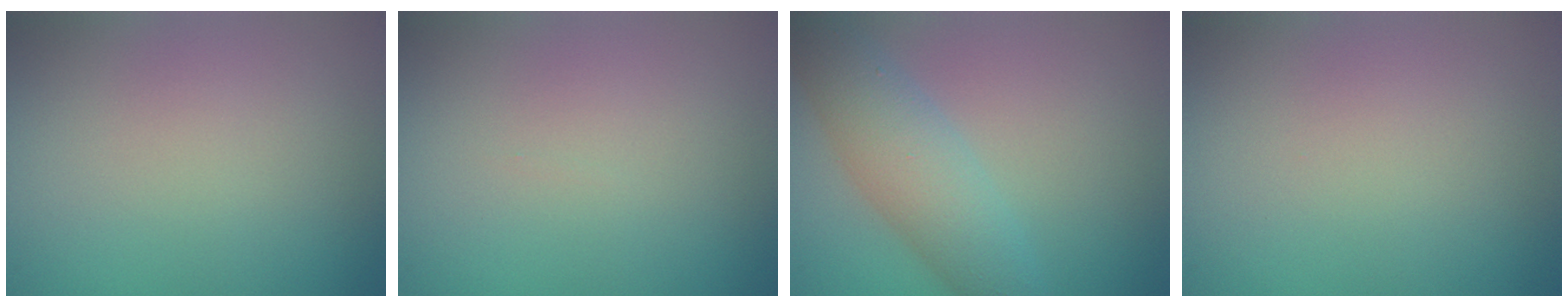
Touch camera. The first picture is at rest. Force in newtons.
{"total": 0.0}
{"total": 5.1, "press": 5.1, "slide": 0.1}
{"total": 0.0}